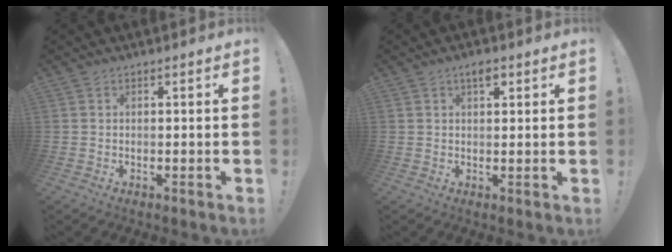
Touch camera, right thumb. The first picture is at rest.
{"total": 2.9, "force": [1.6, 1.1, 2.2], "torque": [-0.026, -0.003, 0.022]}